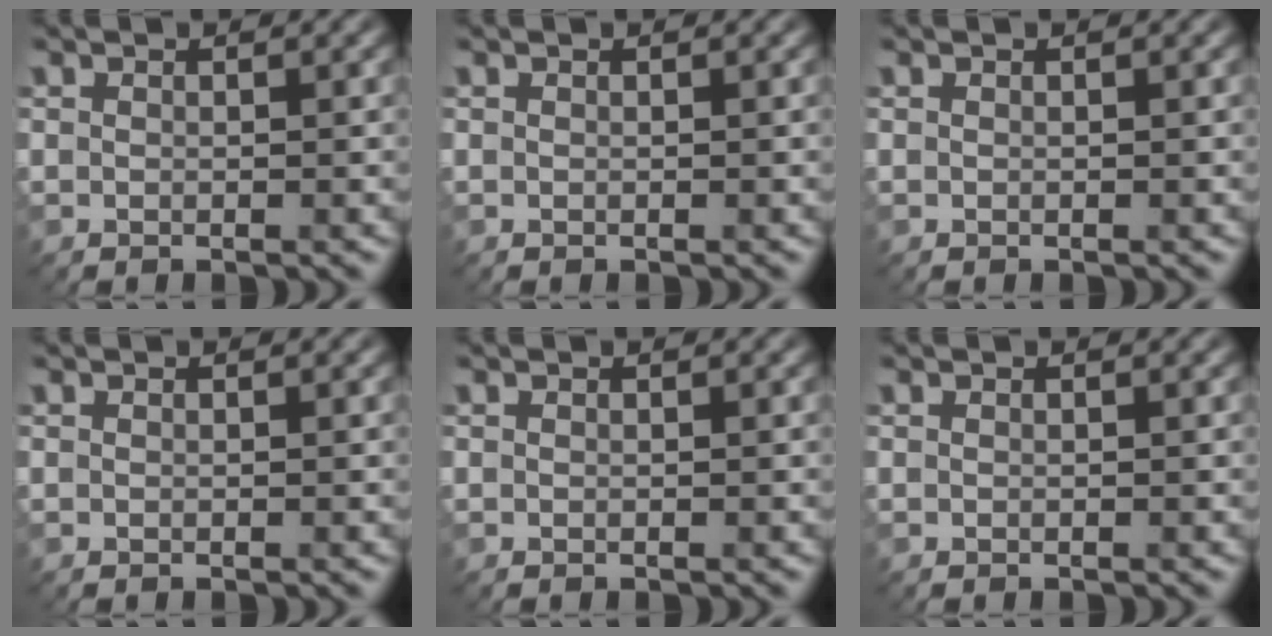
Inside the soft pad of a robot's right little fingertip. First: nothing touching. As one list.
[{"total": 0.0}, {"total": 0.0}, {"total": 0.0}, {"total": 0.0}, {"total": 0.0}]